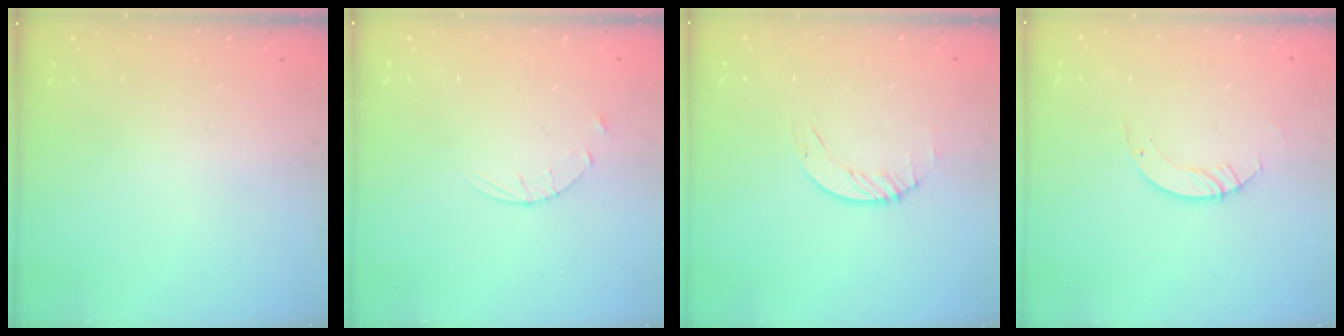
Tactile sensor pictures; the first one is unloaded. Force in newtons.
{"total": 4.9, "press": 4.9, "slide": 0.6}
{"total": 1.9, "press": 1.9, "slide": 0.2}
{"total": 3.5, "press": 3.5, "slide": 0.3}